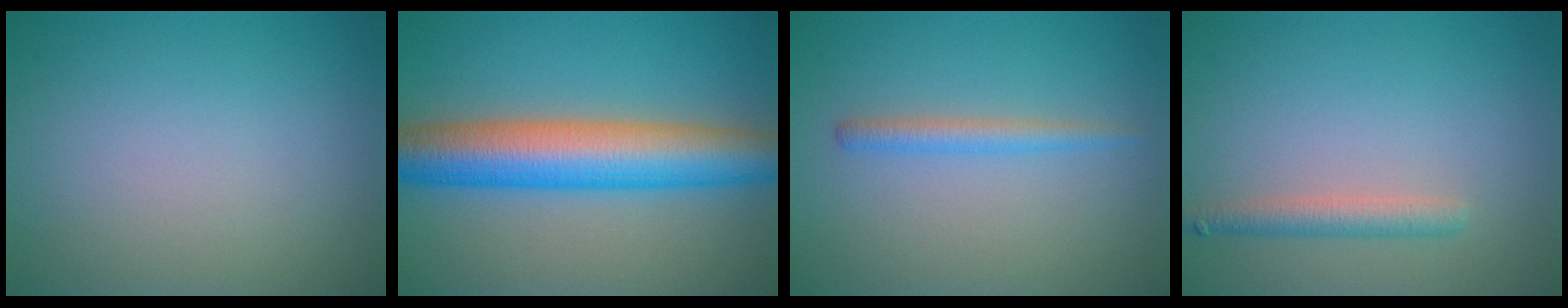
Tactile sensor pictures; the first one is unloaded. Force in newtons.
{"total": 9.6, "press": 9.6, "slide": 0.3}
{"total": 1.7, "press": 1.7, "slide": 0.2}
{"total": 2.2, "press": 2.2, "slide": 0.1}